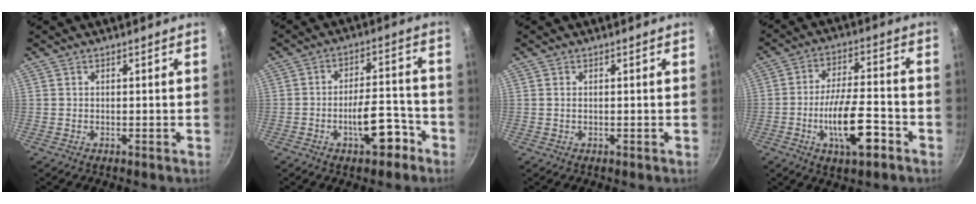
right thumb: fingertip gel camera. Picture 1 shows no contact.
{"total": 9.7, "force": [-4.8, 4.2, 7.3], "torque": [-0.084, 0.050, -0.066]}
{"total": 0.6, "force": [0.1, 0.3, 0.5], "torque": [-0.010, 0.001, 0.001]}
{"total": 13.2, "force": [-5.2, 4.8, 11.1], "torque": [-0.181, 0.028, -0.089]}